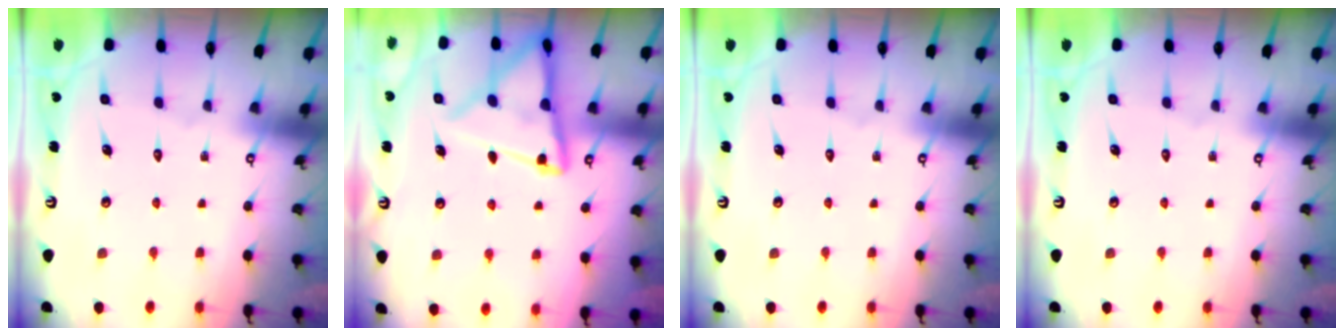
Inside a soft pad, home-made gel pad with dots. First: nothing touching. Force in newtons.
{"total": 12.9, "press": 12.9, "slide": 1.2}
{"total": 0.0}
{"total": 0.0}